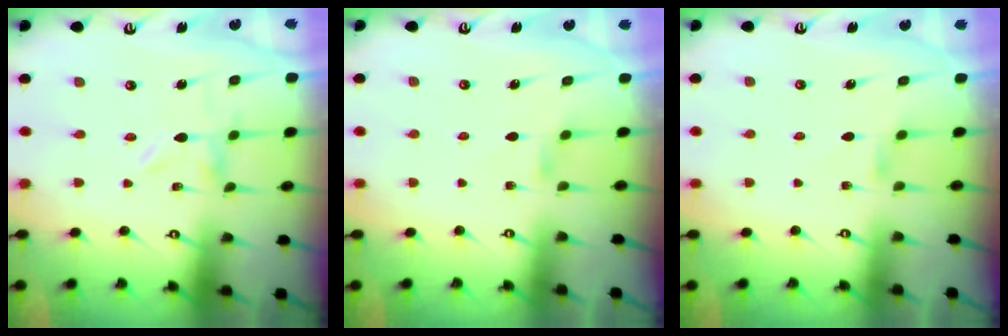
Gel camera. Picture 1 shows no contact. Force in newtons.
{"total": 2.2, "press": 2.1, "slide": 0.5}
{"total": 2.2, "press": 2.1, "slide": 0.5}